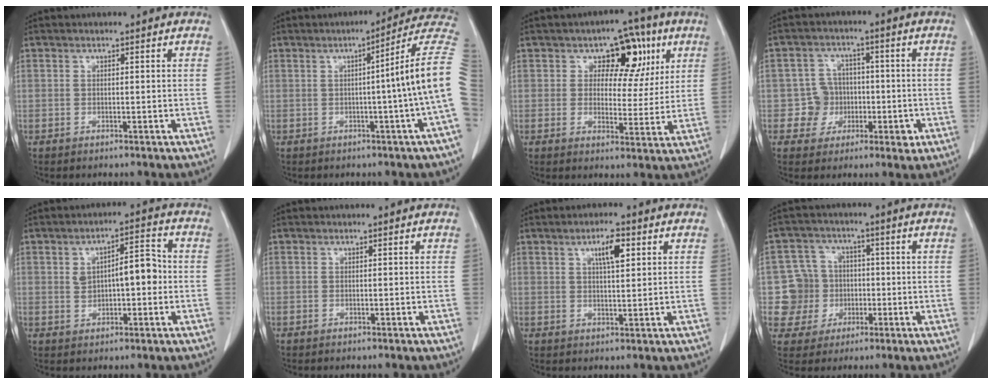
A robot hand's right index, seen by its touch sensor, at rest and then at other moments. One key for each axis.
{"total": 11.1, "fx": -0.5, "fy": -2.4, "fz": 10.8, "tx": -0.119, "ty": 0.013, "tz": -0.016}
{"total": 8.5, "fx": 3.5, "fy": 5.6, "fz": 5.3, "tx": -0.049, "ty": 0.017, "tz": 0.046}
{"total": 6.1, "fx": -1.0, "fy": 5.9, "fz": 1.0, "tx": 0.000, "ty": 0.021, "tz": -0.009}
{"total": 7.0, "fx": 0.2, "fy": 2.8, "fz": 6.4, "tx": -0.102, "ty": 0.024, "tz": 0.008}
{"total": 0.0}
{"total": 4.7, "fx": 2.0, "fy": 1.1, "fz": 4.1, "tx": -0.073, "ty": 0.001, "tz": 0.036}
{"total": 7.8, "fx": -0.6, "fy": 7.7, "fz": 0.6, "tx": -0.012, "ty": 0.018, "tz": -0.004}